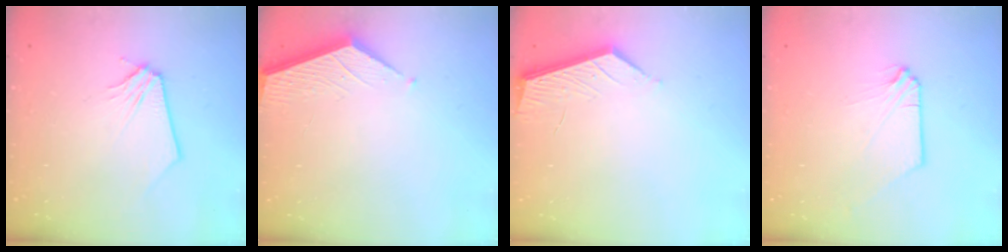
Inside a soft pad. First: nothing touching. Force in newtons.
{"total": 3.6, "press": 3.5, "slide": 0.3}
{"total": 4.0, "press": 4.0, "slide": 0.3}
{"total": 0.0}